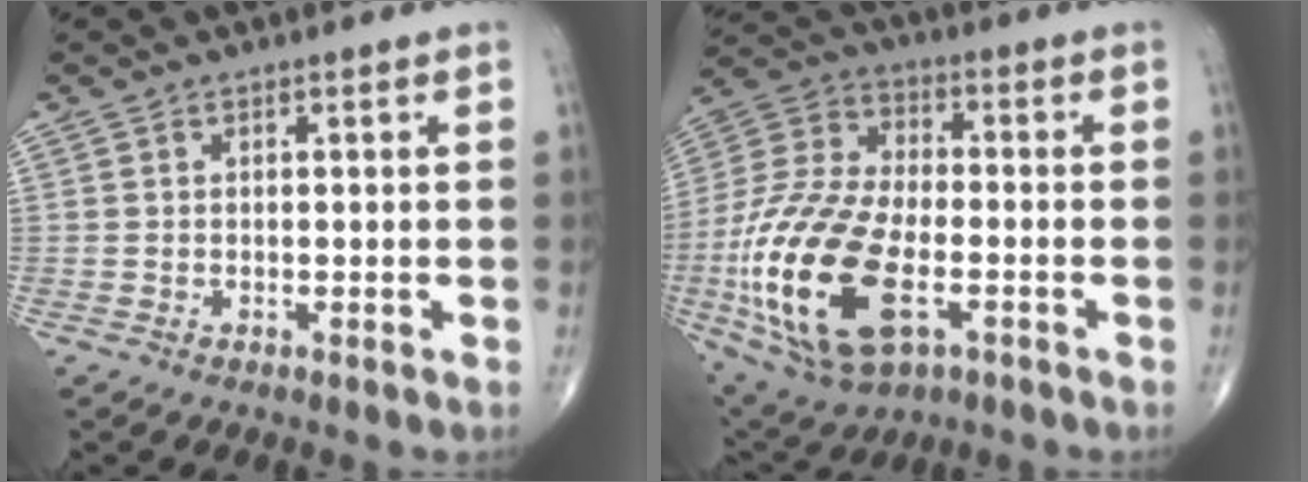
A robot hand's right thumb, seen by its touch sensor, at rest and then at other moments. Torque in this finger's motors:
{"motor_torque": [1.33, 0.73, 2.39, -0.38, 0.76]}